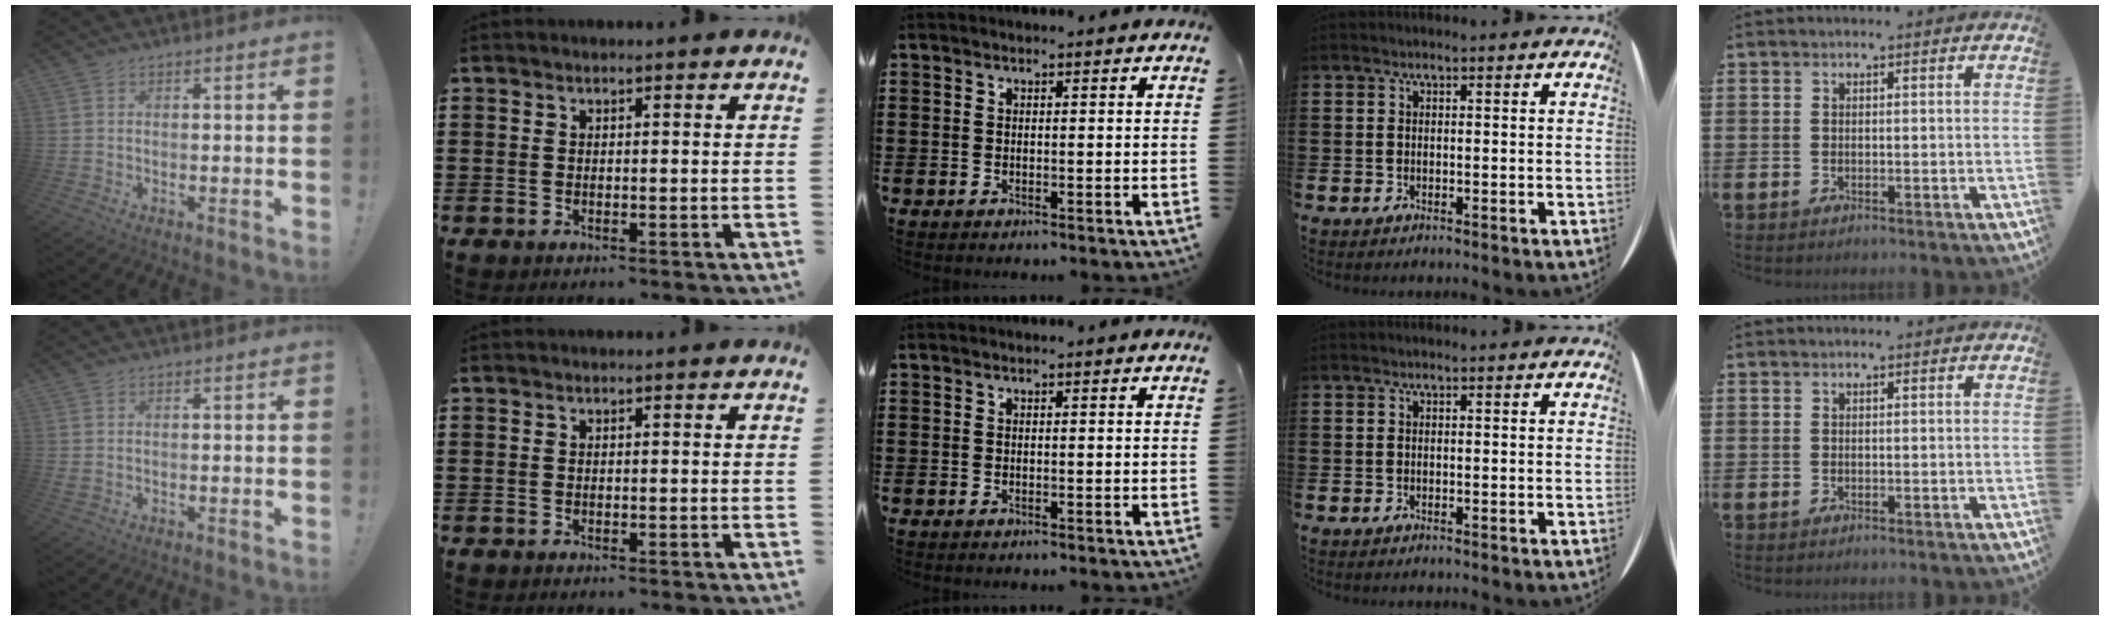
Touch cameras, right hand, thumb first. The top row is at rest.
{"thumb": {"total": 0.7, "force": [0.4, 0.3, 0.5], "torque": [-0.009, 0.002, 0.006]}}